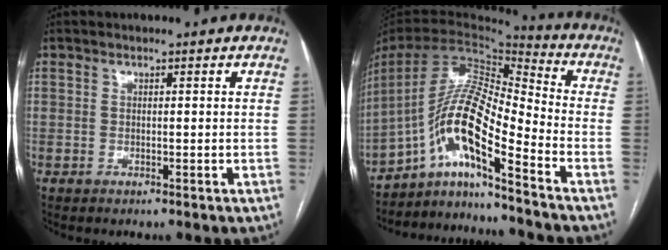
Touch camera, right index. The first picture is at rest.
{"total": 15.9, "force": [-8.9, 1.6, 13.1], "torque": [-0.246, 0.017, -0.157]}